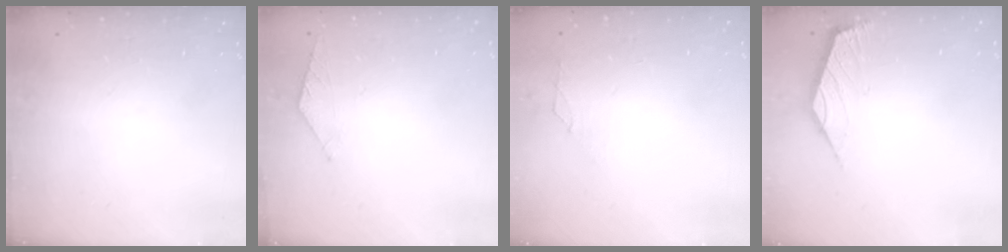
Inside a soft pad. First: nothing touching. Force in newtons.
{"total": 4.2, "press": 4.1, "slide": 0.6}
{"total": 0.8, "press": 0.6, "slide": 0.5}
{"total": 2.5, "press": 2.4, "slide": 0.6}